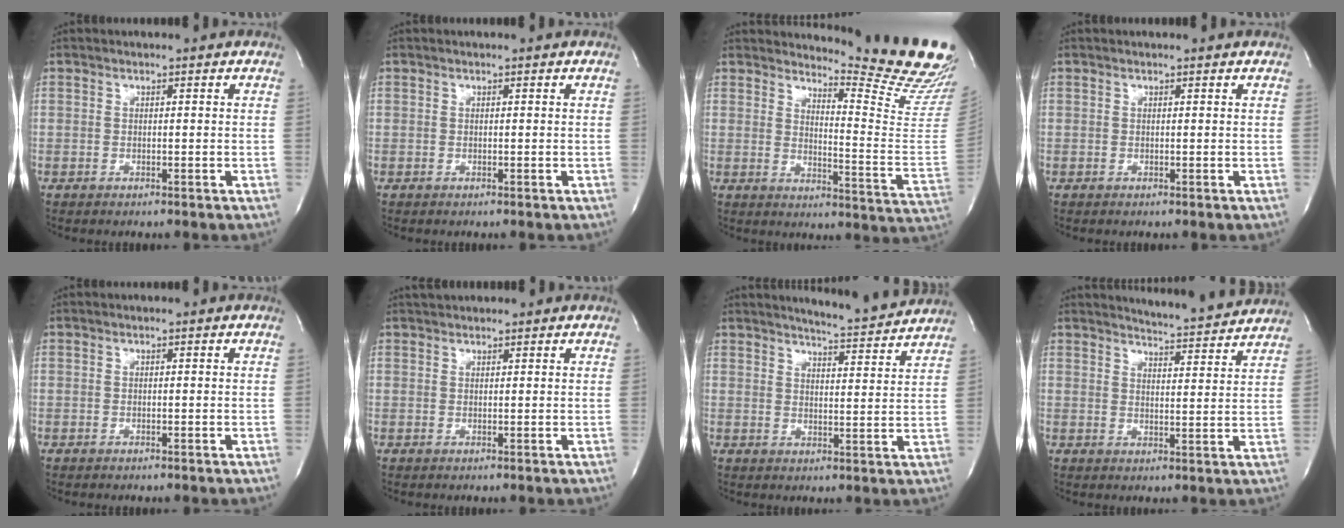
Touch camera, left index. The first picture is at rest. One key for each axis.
{"total": 0.0}
{"total": 17.9, "fx": 17.0, "fy": -0.3, "fz": 5.5, "tx": -0.086, "ty": -0.154, "tz": 0.194}
{"total": 1.3, "fx": 1.3, "fy": 0.2, "fz": 0.1, "tx": -0.013, "ty": 0.008, "tz": 0.011}
{"total": 0.0}
{"total": 2.2, "fx": 2.1, "fy": 0.7, "fz": 0.5, "tx": -0.009, "ty": 0.023, "tz": 0.034}
{"total": 8.8, "fx": 8.5, "fy": -0.6, "fz": 2.3, "tx": -0.047, "ty": -0.017, "tz": 0.109}
{"total": 8.9, "fx": 8.8, "fy": -0.4, "fz": 1.5, "tx": -0.037, "ty": -0.013, "tz": 0.111}